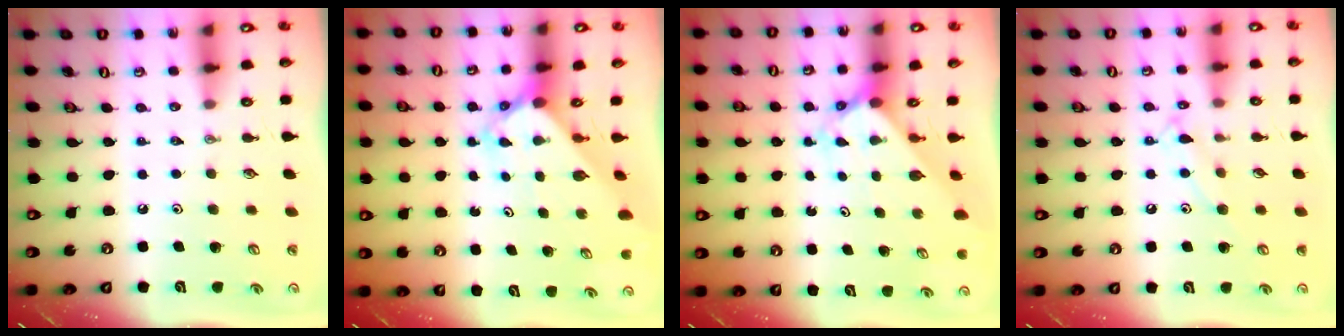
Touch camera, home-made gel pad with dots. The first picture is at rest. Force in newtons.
{"total": 2.5, "press": 2.5, "slide": 0.2}
{"total": 2.5, "press": 2.5, "slide": 0.2}
{"total": 9.1, "press": 9.0, "slide": 0.8}